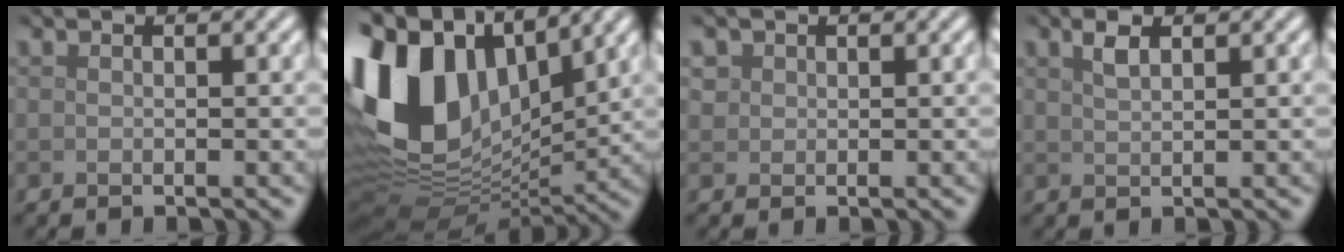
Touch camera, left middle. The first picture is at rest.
{"total": 16.6, "force": [4.4, 10.5, 12.1], "torque": [-0.286, 0.028, 0.068]}
{"total": 1.1, "force": [0.4, 1.0, 0.2], "torque": [0.000, -0.001, 0.007]}
{"total": 1.6, "force": [1.1, 0.6, 1.1], "torque": [-0.023, 0.005, 0.022]}